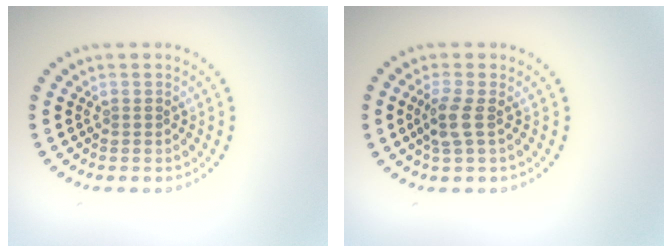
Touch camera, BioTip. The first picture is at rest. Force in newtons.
{"total": 2.1, "press": 1.8, "slide": 1.2}